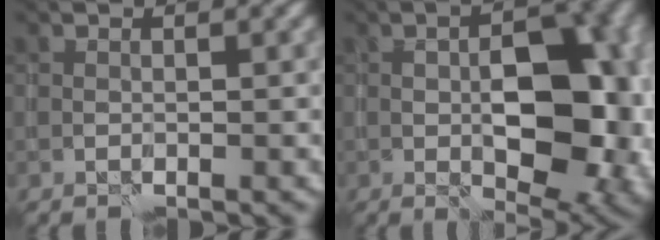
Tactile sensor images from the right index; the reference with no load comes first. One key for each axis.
{"total": 11.2, "fx": -0.7, "fy": 6.0, "fz": 9.5, "tx": -0.140, "ty": -0.004, "tz": -0.001}